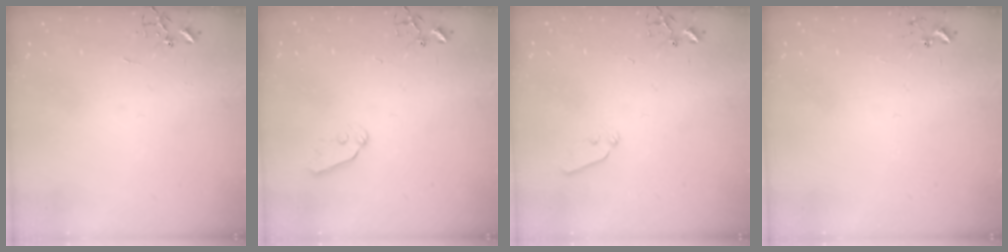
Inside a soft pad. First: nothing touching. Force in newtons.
{"total": 6.7, "press": 6.7, "slide": 0.8}
{"total": 5.0, "press": 5.0, "slide": 0.6}
{"total": 5.5, "press": 5.4, "slide": 0.4}